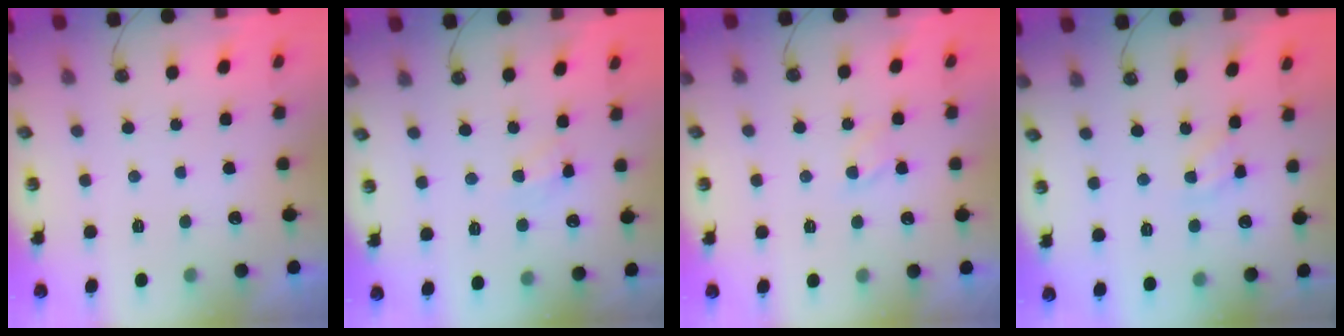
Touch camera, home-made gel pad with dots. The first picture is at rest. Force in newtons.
{"total": 4.6, "press": 4.6, "slide": 0.3}
{"total": 4.8, "press": 4.7, "slide": 0.6}
{"total": 4.2, "press": 4.2, "slide": 0.2}